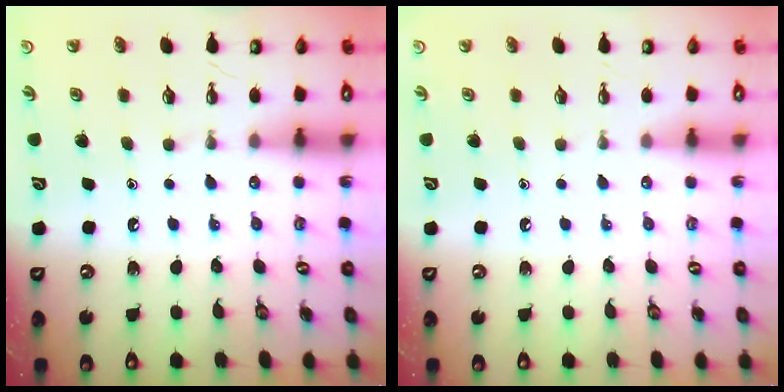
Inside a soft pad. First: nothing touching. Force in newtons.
{"total": 0.0}